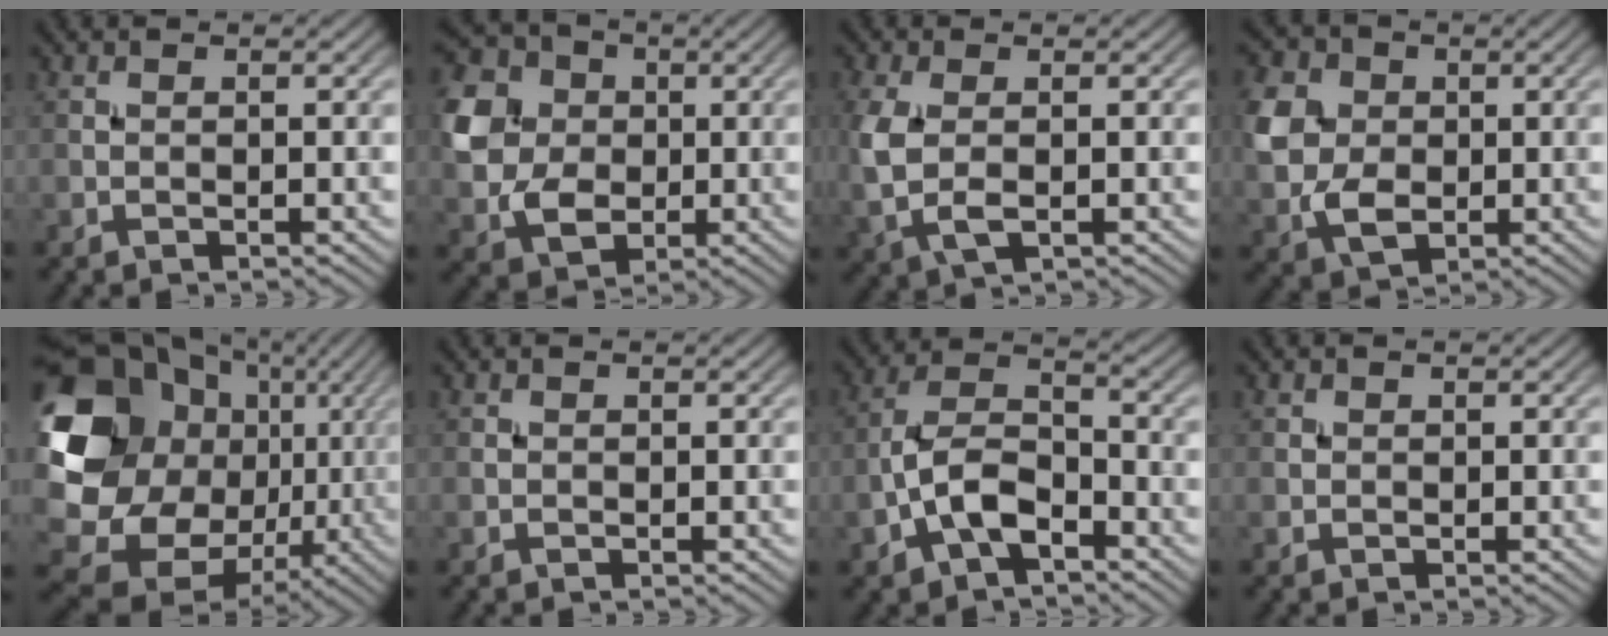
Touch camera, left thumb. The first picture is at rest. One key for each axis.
{"total": 9.8, "fx": 0.9, "fy": 8.3, "fz": 5.2, "tx": -0.152, "ty": 0.003, "tz": 0.009}
{"total": 5.2, "fx": -0.2, "fy": 3.0, "fz": 4.3, "tx": -0.124, "ty": -0.006, "tz": -0.004}
{"total": 8.0, "fx": 0.5, "fy": 6.4, "fz": 4.7, "tx": -0.134, "ty": 0.000, "tz": 0.004}
{"total": 18.6, "fx": 0.9, "fy": 15.4, "fz": 10.4, "tx": -0.239, "ty": -0.017, "tz": 0.033}
{"total": 0.6, "fx": 0.2, "fy": 0.6, "fz": 0.1, "tx": 0.000, "ty": -0.003, "tz": 0.004}
{"total": 7.8, "fx": -3.2, "fy": 4.1, "fz": 5.8, "tx": -0.118, "ty": 0.010, "tz": -0.074}
{"total": 0.9, "fx": 0.4, "fy": 0.8, "fz": 0.2, "tx": -0.003, "ty": -0.002, "tz": 0.006}